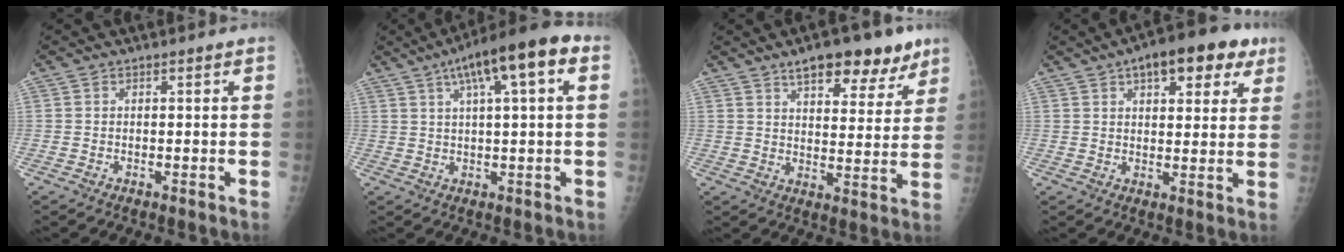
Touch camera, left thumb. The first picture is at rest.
{"total": 13.0, "force": [5.2, 2.8, 11.6], "torque": [-0.180, 0.022, 0.075]}
{"total": 13.6, "force": [9.0, 5.6, 8.5], "torque": [-0.077, -0.040, 0.131]}
{"total": 12.9, "force": [6.7, 6.0, 9.3], "torque": [-0.085, -0.003, 0.086]}